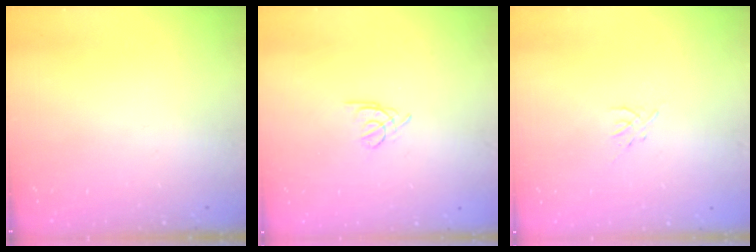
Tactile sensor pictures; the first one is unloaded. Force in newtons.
{"total": 3.4, "press": 3.3, "slide": 0.6}
{"total": 0.0}